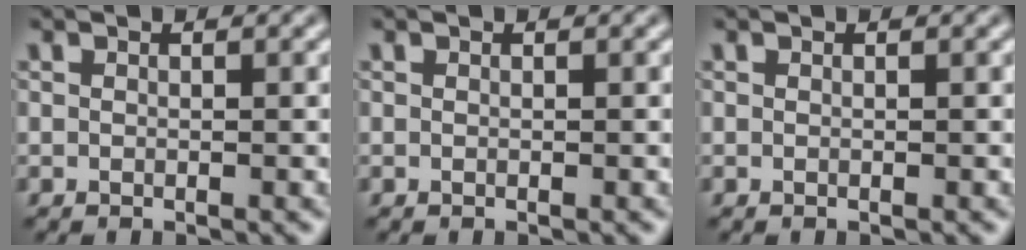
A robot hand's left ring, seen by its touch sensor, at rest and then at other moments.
{"total": 0.0}
{"total": 0.0}